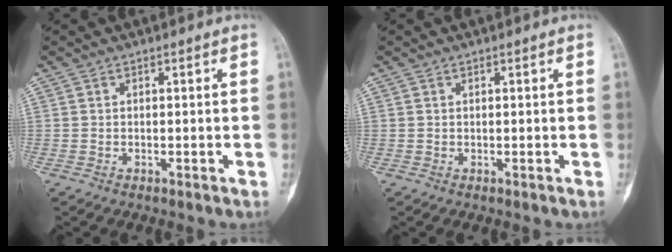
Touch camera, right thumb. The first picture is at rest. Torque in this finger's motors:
{"motor_torque": [0.02, 0.21, -0.11, 0.09, 0.05]}